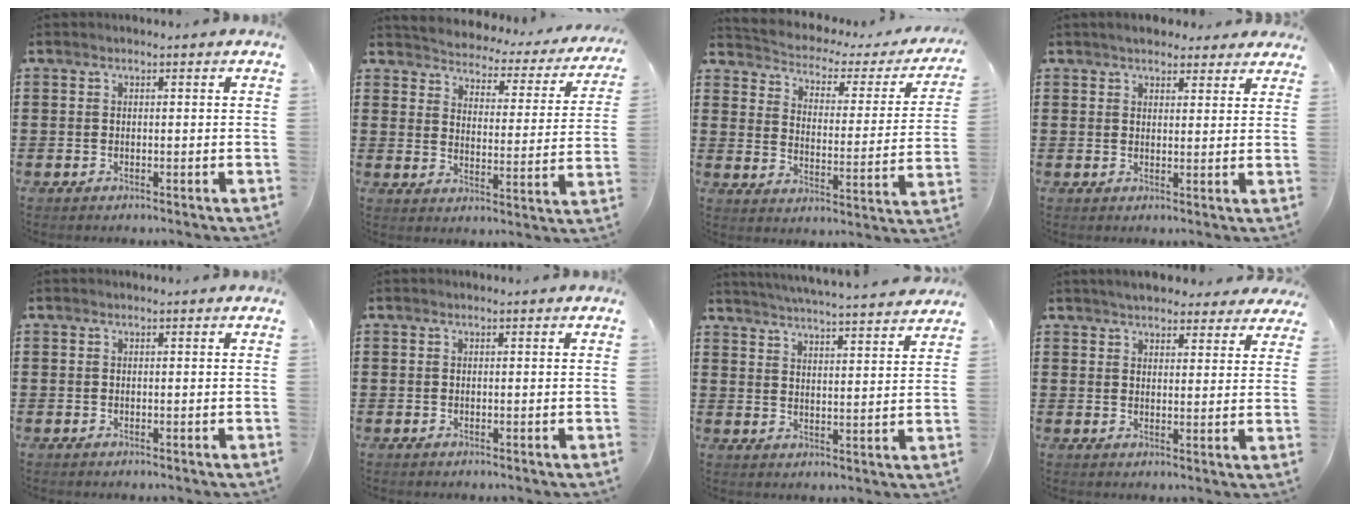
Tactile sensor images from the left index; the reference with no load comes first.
{"total": 2.8, "force": [2.8, 0.1, -0.3], "torque": [-0.018, -0.034, 0.039]}
{"total": 2.4, "force": [2.0, 1.0, 0.8], "torque": [-0.033, -0.023, 0.024]}
{"total": 3.3, "force": [2.9, 1.2, 0.7], "torque": [-0.023, 0.000, 0.055]}
{"total": 0.0}
{"total": 0.0}
{"total": 4.6, "force": [4.5, -0.7, 0.7], "torque": [-0.033, -0.035, 0.077]}
{"total": 4.3, "force": [4.1, 0.9, 1.0], "torque": [-0.033, -0.007, 0.075]}